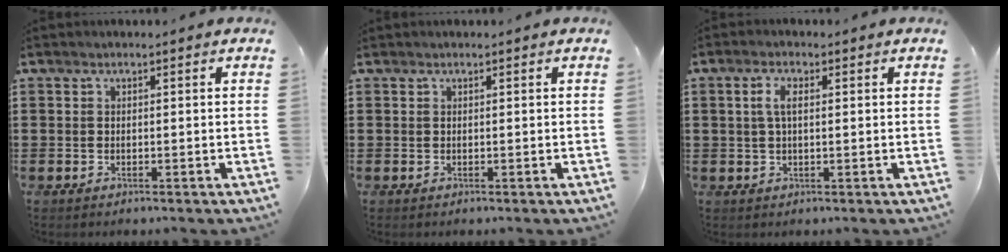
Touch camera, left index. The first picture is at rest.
{"total": 0.0}
{"total": 3.3, "force": [0.6, 1.4, 3.0], "torque": [-0.069, 0.006, 0.006]}